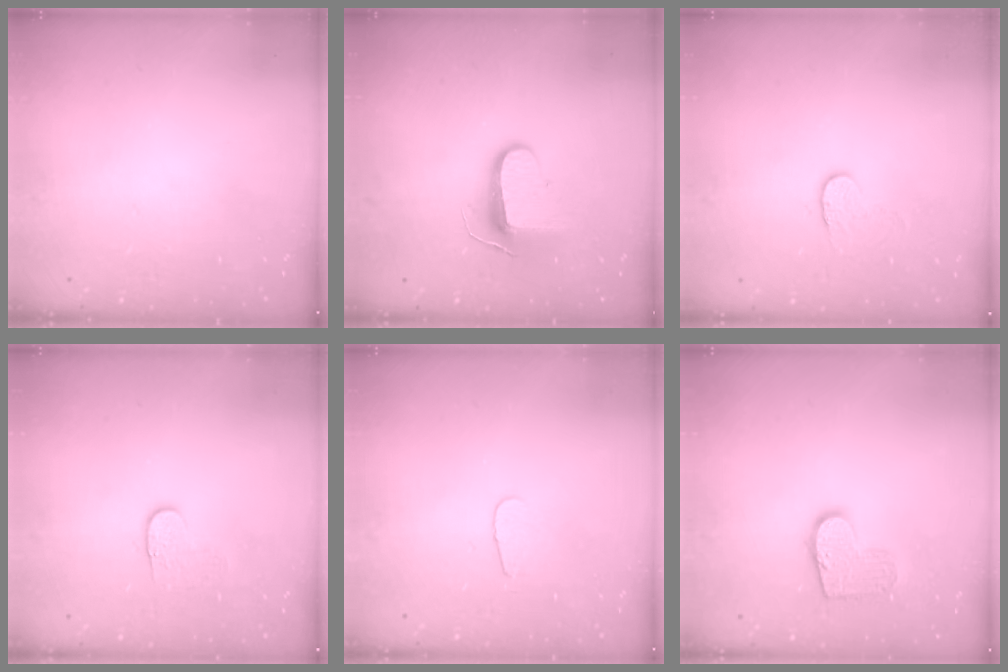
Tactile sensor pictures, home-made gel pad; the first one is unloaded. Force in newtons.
{"total": 10.4, "press": 10.3, "slide": 0.9}
{"total": 3.8, "press": 3.8, "slide": 0.4}
{"total": 3.6, "press": 3.6, "slide": 0.4}
{"total": 3.1, "press": 3.1, "slide": 0.3}
{"total": 10.2, "press": 10.2, "slide": 0.2}